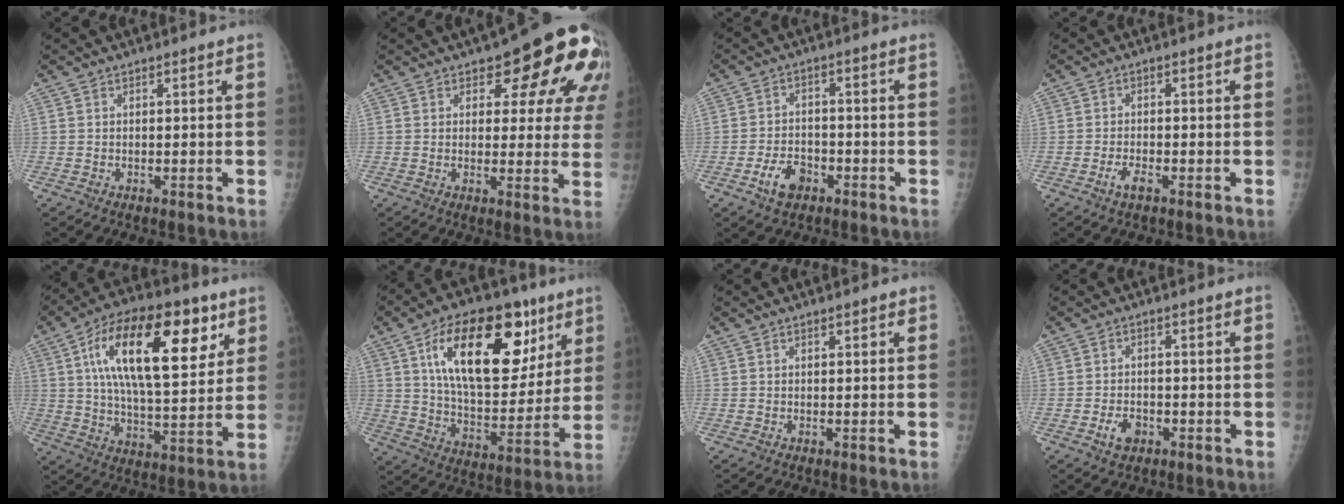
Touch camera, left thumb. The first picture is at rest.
{"total": 11.6, "force": [3.5, 6.6, 8.9], "torque": [-0.046, -0.001, 0.030]}
{"total": 5.9, "force": [-3.1, 3.9, 3.2], "torque": [-0.046, 0.022, -0.052]}
{"total": 2.5, "force": [-1.4, 0.9, 1.8], "torque": [-0.038, 0.008, -0.028]}
{"total": 23.7, "force": [9.1, 10.3, 19.3], "torque": [-0.294, -0.014, 0.146]}
{"total": 24.8, "force": [10.5, 12.4, 18.8], "torque": [-0.257, -0.028, 0.174]}
{"total": 0.7, "force": [0.4, 0.3, 0.5], "torque": [-0.004, 0.000, 0.003]}
{"total": 3.6, "force": [-1.7, 2.4, 2.1], "torque": [-0.028, 0.008, -0.027]}